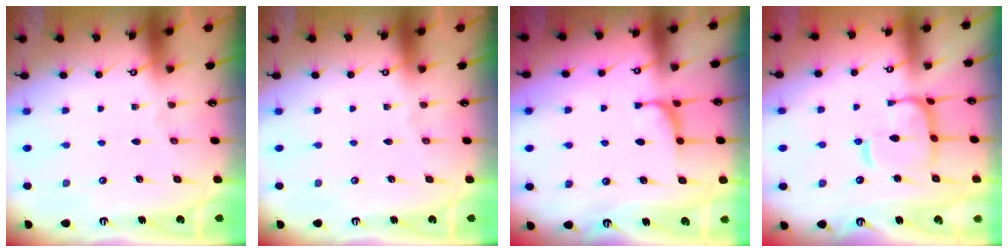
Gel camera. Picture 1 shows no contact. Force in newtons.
{"total": 0.0}
{"total": 0.0}
{"total": 8.4, "press": 8.3, "slide": 1.1}